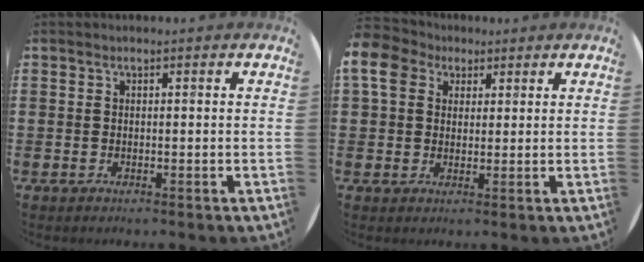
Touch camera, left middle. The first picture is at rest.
{"total": 6.0, "force": [3.3, 4.5, 2.1], "torque": [-0.053, 0.013, 0.060]}